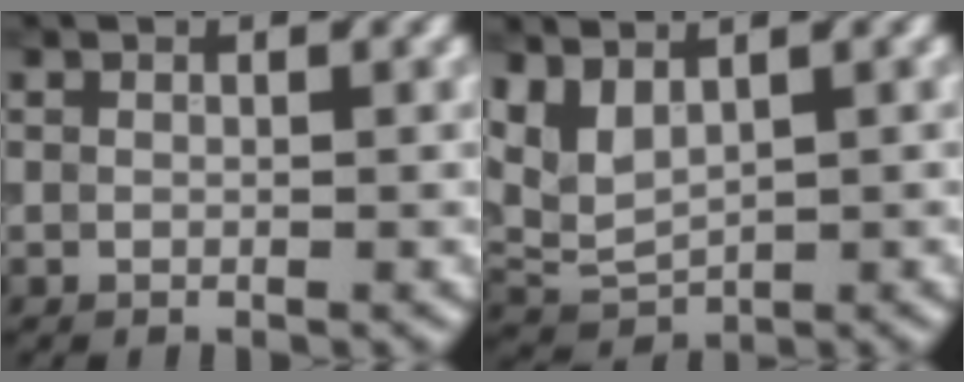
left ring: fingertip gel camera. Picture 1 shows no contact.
{"total": 3.6, "force": [1.9, 1.8, 2.6], "torque": [-0.064, 0.000, 0.046]}